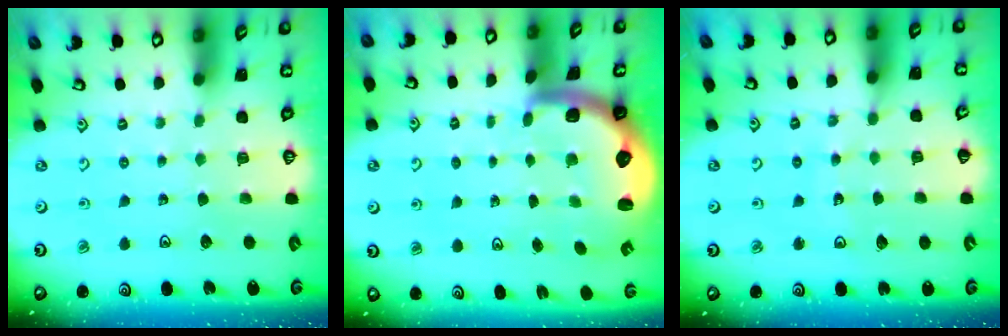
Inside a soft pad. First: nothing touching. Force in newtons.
{"total": 2.8, "press": 2.5, "slide": 1.4}
{"total": 8.1, "press": 8.1, "slide": 0.9}